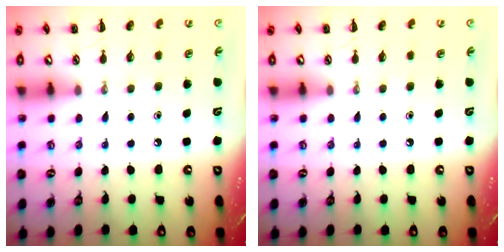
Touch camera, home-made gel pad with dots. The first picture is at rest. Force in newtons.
{"total": 0.0}